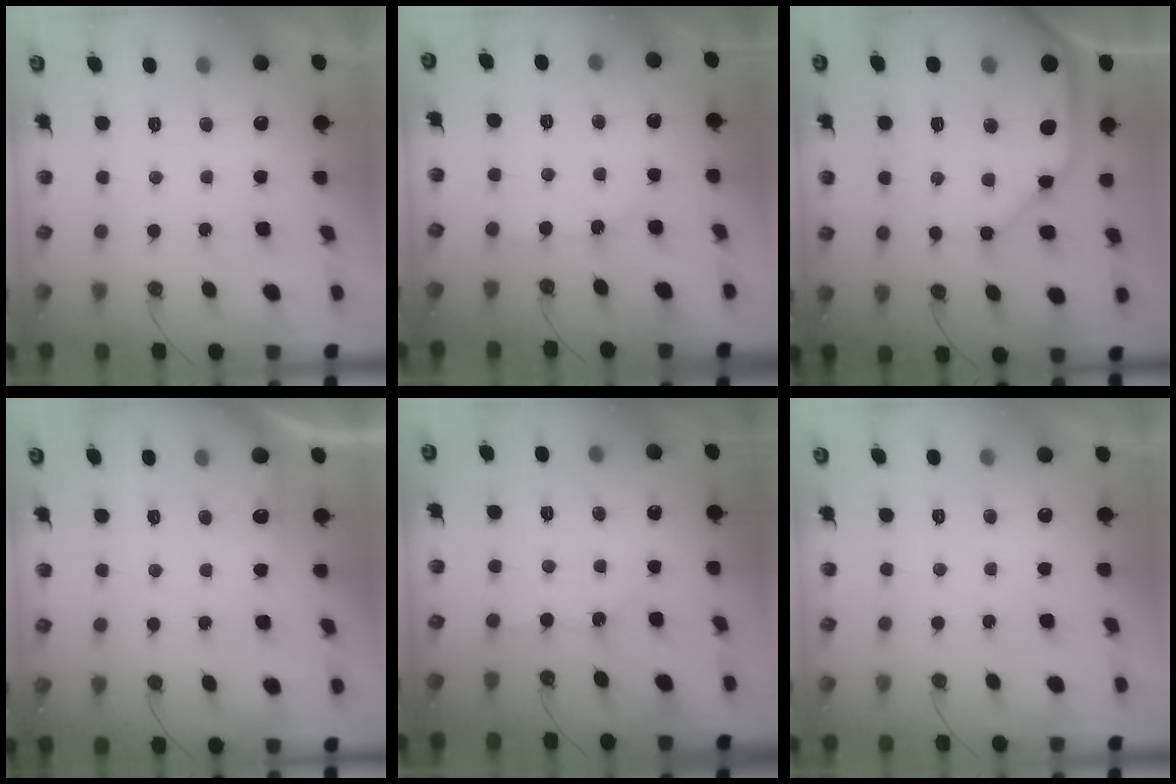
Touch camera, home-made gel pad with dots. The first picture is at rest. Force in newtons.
{"total": 3.3, "press": 3.3, "slide": 0.6}
{"total": 15.2, "press": 15.0, "slide": 2.4}
{"total": 3.9, "press": 3.9, "slide": 0.5}
{"total": 2.0, "press": 1.9, "slide": 0.3}
{"total": 0.0}